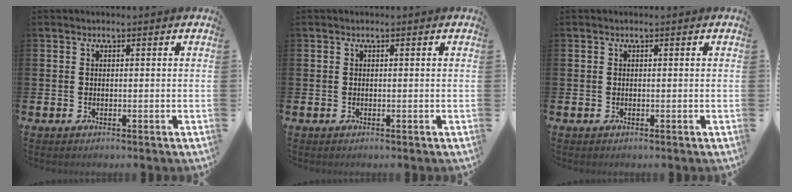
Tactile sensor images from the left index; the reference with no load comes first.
{"total": 0.0}
{"total": 0.0}